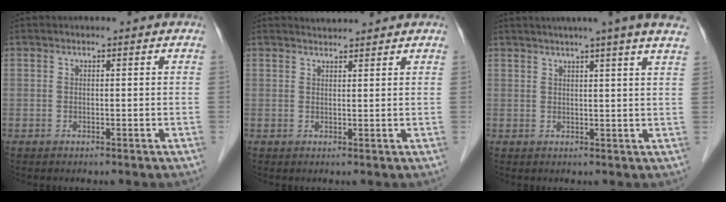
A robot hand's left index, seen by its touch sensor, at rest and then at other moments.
{"total": 1.7, "force": [1.7, 0.0, -0.2], "torque": [-0.008, 0.011, 0.033]}
{"total": 9.9, "force": [7.9, -1.2, 5.8], "torque": [-0.079, 0.016, 0.078]}